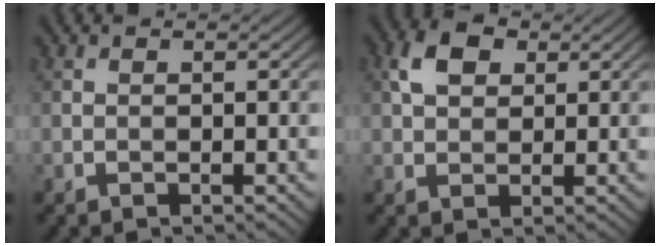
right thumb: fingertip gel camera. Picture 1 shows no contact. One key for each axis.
{"total": 4.5, "fx": 1.7, "fy": 3.1, "fz": 2.8, "tx": -0.062, "ty": 0.010, "tz": 0.027}